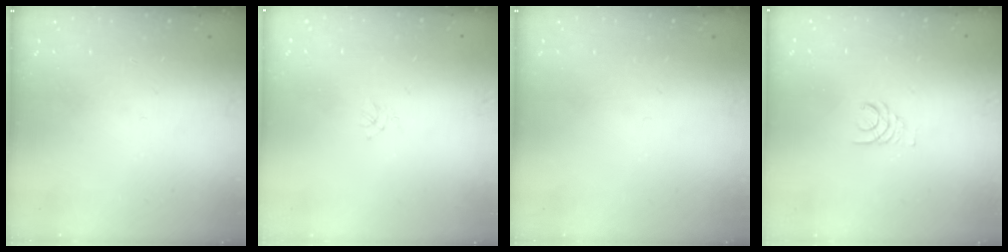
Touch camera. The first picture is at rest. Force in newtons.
{"total": 1.1, "press": 1.0, "slide": 0.3}
{"total": 0.0}
{"total": 1.7, "press": 1.7, "slide": 0.2}